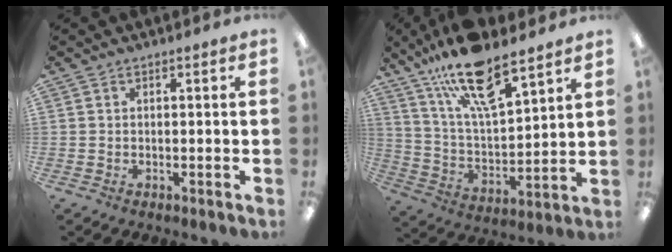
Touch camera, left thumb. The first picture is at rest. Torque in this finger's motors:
{"motor_torque": [0.52, 0.75, 1.48, -1.29, 0.29]}